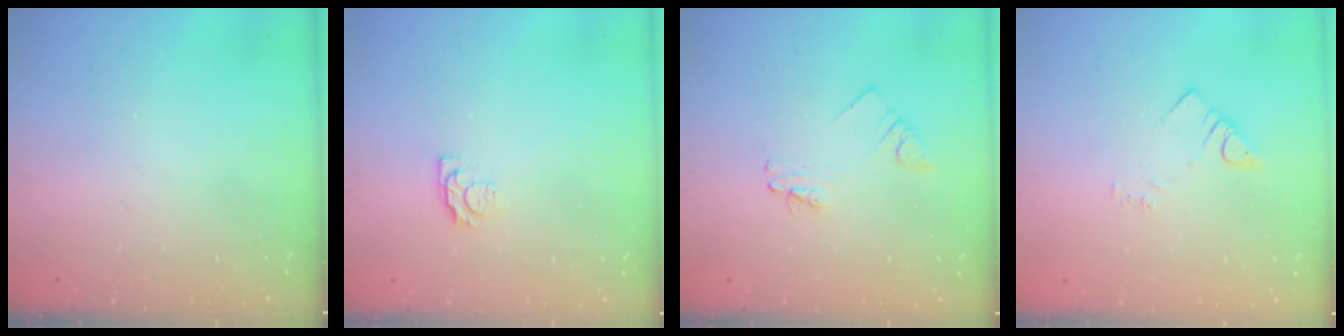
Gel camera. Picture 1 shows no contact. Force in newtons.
{"total": 3.9, "press": 3.9, "slide": 0.5}
{"total": 2.9, "press": 2.9, "slide": 0.3}
{"total": 3.0, "press": 2.9, "slide": 0.5}